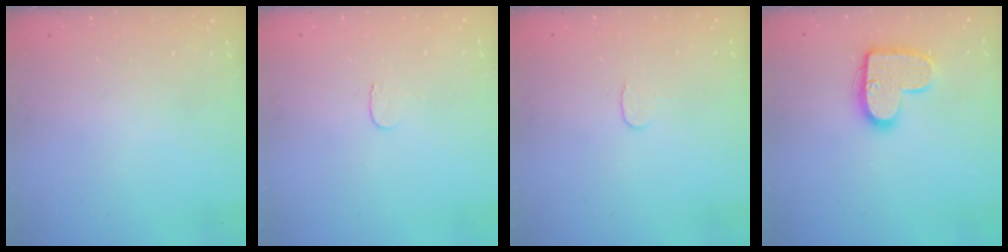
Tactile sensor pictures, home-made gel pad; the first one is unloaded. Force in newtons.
{"total": 3.4, "press": 3.4, "slide": 0.4}
{"total": 3.5, "press": 3.5, "slide": 0.4}
{"total": 13.8, "press": 13.8, "slide": 0.7}